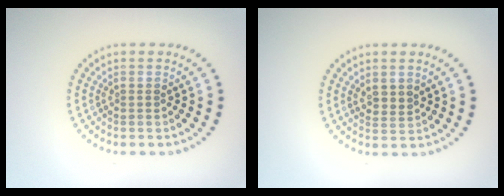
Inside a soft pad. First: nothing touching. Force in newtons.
{"total": 1.6, "press": 1.3, "slide": 1.0}